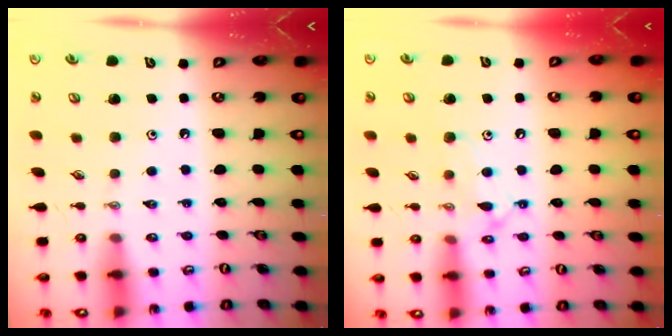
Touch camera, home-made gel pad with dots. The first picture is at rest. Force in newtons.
{"total": 12.0, "press": 12.0, "slide": 0.8}